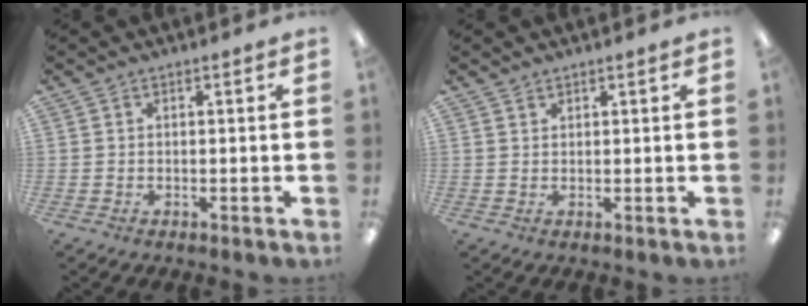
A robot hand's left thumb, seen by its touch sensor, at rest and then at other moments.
{"total": 1.3, "force": [1.1, 0.6, 0.0], "torque": [-0.001, -0.001, 0.023]}